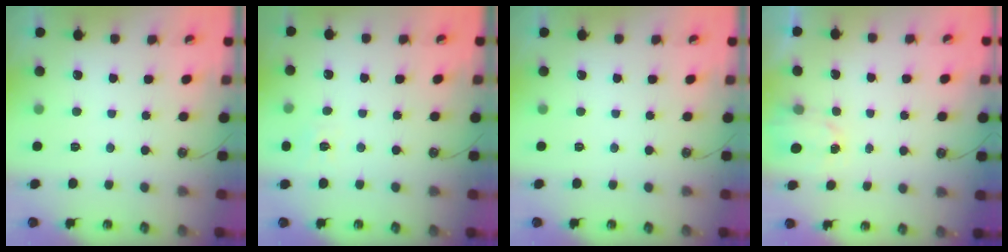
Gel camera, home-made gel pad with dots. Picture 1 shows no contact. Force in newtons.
{"total": 6.1, "press": 6.1, "slide": 0.7}
{"total": 0.0}
{"total": 1.5, "press": 1.5, "slide": 0.3}